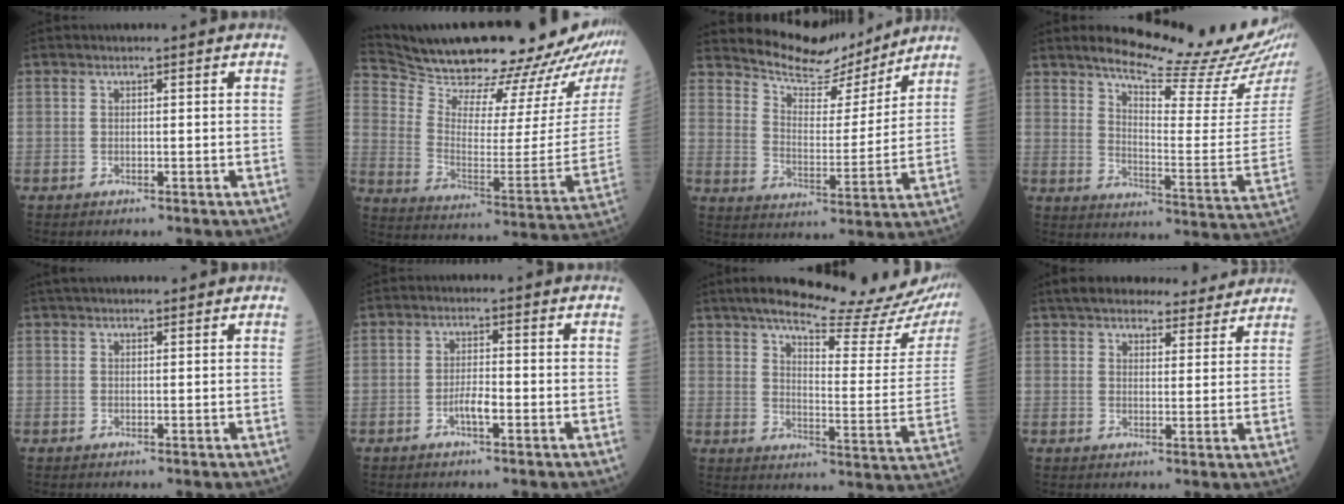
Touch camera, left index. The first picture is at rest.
{"total": 29.6, "force": [27.4, 2.9, 10.7], "torque": [-0.182, -0.112, 0.369]}
{"total": 11.3, "force": [10.9, 2.6, 1.5], "torque": [-0.037, -0.003, 0.175]}
{"total": 19.0, "force": [17.0, 0.3, 8.4], "torque": [-0.133, -0.090, 0.222]}
{"total": 6.2, "force": [5.3, 1.5, 2.8], "torque": [-0.039, 0.037, 0.081]}
{"total": 2.5, "force": [-1.1, 0.5, 2.2], "torque": [-0.043, 0.001, -0.022]}
{"total": 25.0, "force": [22.4, 2.4, 10.7], "torque": [-0.155, -0.069, 0.279]}
{"total": 14.1, "force": [12.6, 4.0, 5.0], "torque": [-0.055, 0.026, 0.165]}